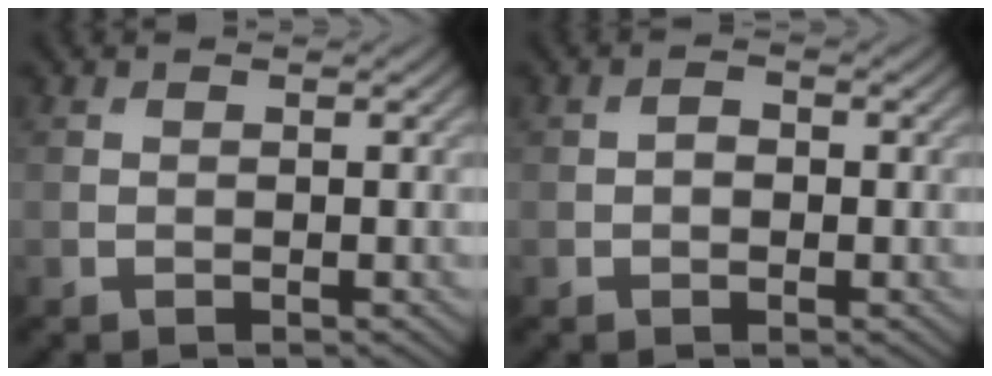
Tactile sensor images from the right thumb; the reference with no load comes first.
{"total": 1.3, "force": [-0.2, 0.9, 0.8], "torque": [-0.014, -0.001, -0.006]}